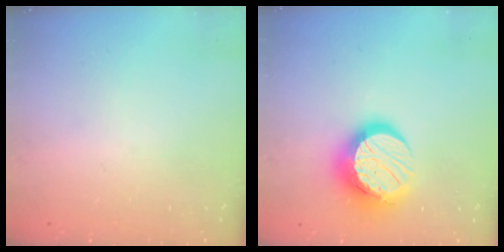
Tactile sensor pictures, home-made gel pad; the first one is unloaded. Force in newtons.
{"total": 16.1, "press": 16.0, "slide": 1.3}